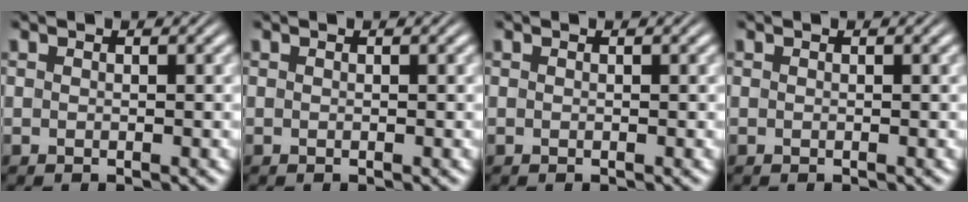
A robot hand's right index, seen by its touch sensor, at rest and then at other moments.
{"total": 0.0}
{"total": 0.0}
{"total": 0.0}